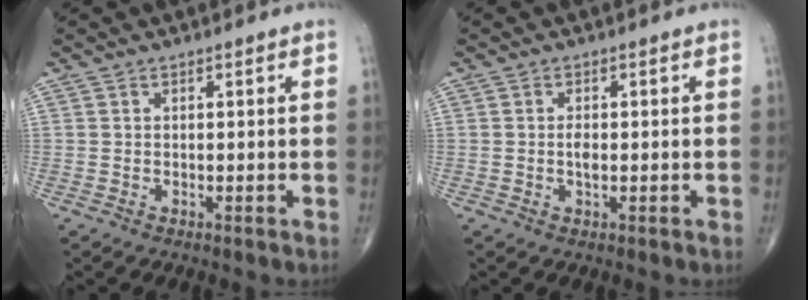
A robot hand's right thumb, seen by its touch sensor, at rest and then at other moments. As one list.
[{"total": 1.7, "force": [-0.2, 0.8, 1.5], "torque": [-0.023, -0.001, -0.005]}]